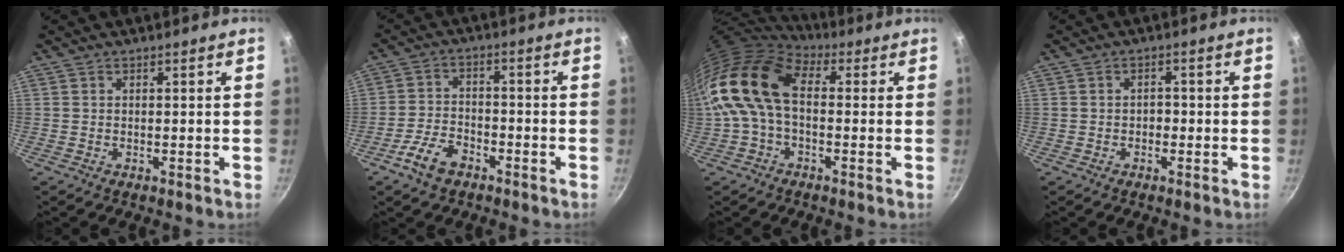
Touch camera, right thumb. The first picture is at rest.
{"total": 6.8, "force": [-4.3, 3.6, 4.0], "torque": [-0.072, 0.031, -0.083]}
{"total": 14.6, "force": [0.6, 9.1, 11.4], "torque": [-0.210, 0.025, -0.005]}
{"total": 1.7, "force": [-0.5, 1.2, 1.1], "torque": [-0.009, 0.011, -0.008]}